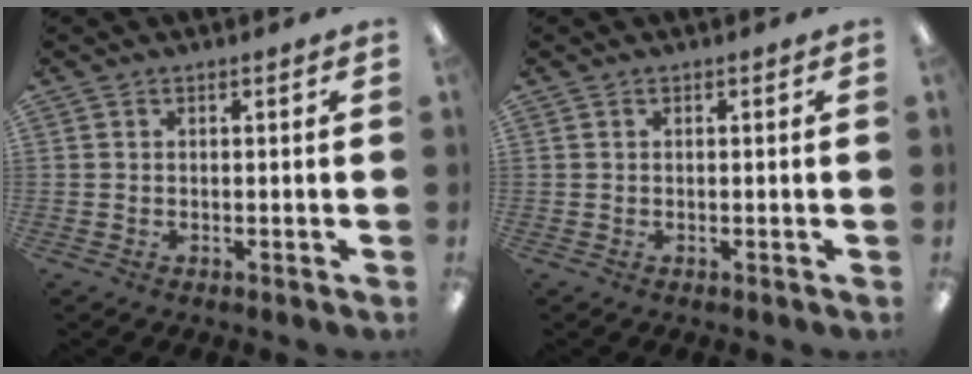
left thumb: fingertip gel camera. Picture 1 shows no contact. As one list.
[{"total": 0.0}]